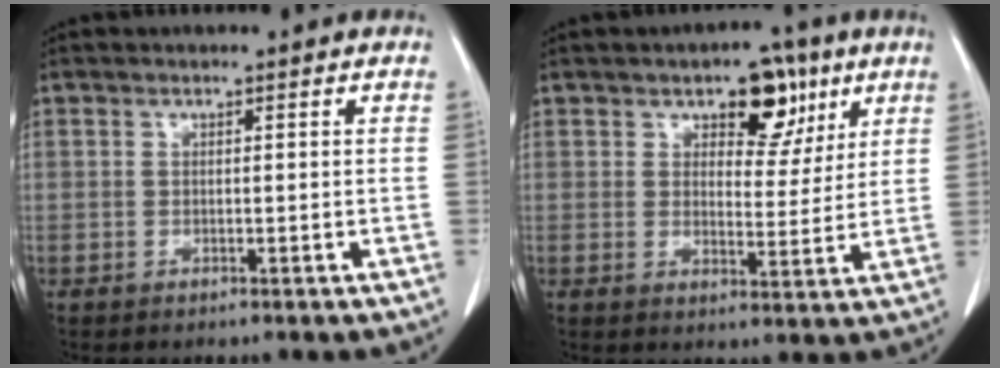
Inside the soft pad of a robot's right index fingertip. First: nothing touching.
{"total": 7.7, "force": [4.2, 4.4, 4.8], "torque": [-0.050, 0.008, 0.060]}